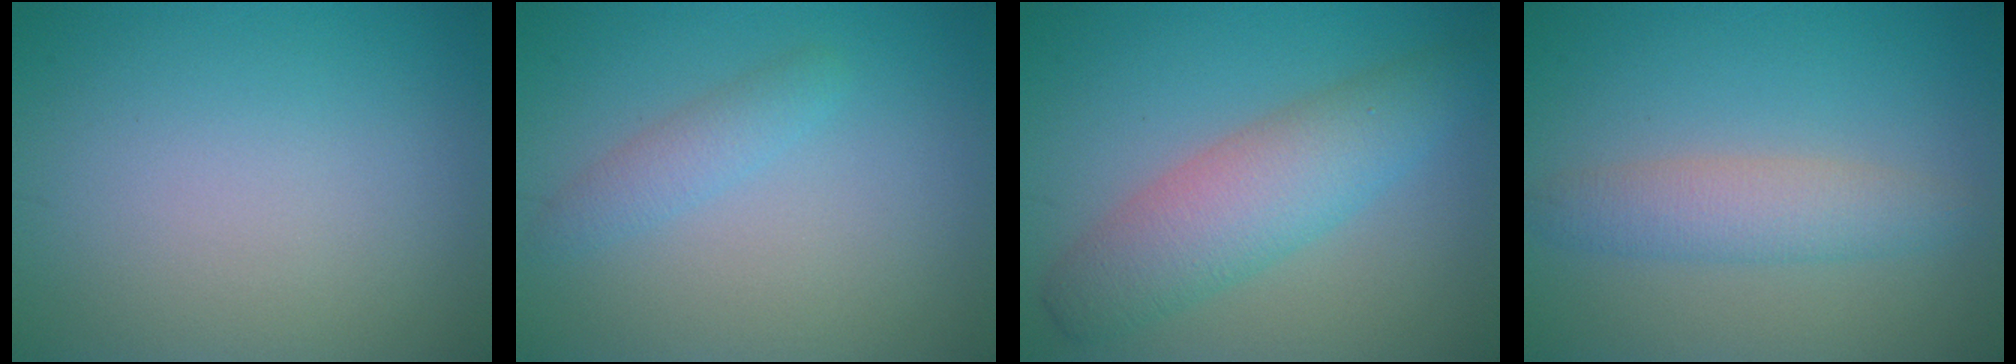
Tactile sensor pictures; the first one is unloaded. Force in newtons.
{"total": 1.8, "press": 1.8, "slide": 0.1}
{"total": 5.8, "press": 5.8, "slide": 0.1}
{"total": 3.3, "press": 3.3, "slide": 0.1}